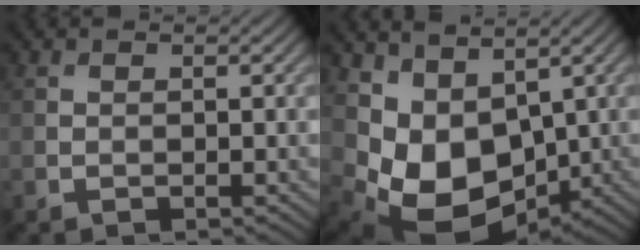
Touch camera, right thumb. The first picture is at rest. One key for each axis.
{"total": 8.4, "fx": 1.1, "fy": 6.3, "fz": 5.5, "tx": -0.120, "ty": -0.032, "tz": 0.028}